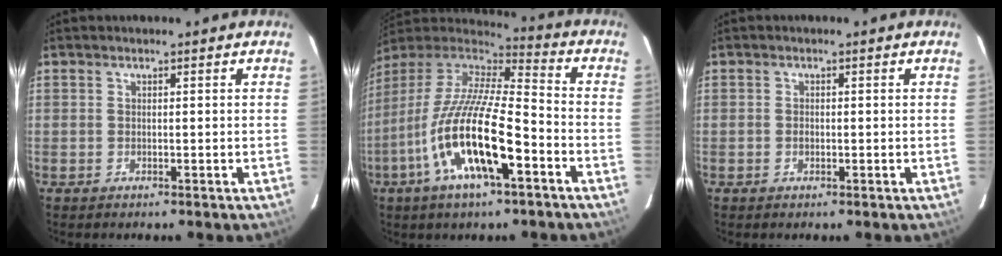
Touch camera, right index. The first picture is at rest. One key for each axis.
{"total": 20.6, "fx": -8.2, "fy": 5.5, "fz": 18.1, "tx": -0.341, "ty": -0.030, "tz": -0.160}
{"total": 1.1, "fx": -0.3, "fy": 0.8, "fz": 0.6, "tx": -0.012, "ty": 0.002, "tz": -0.006}